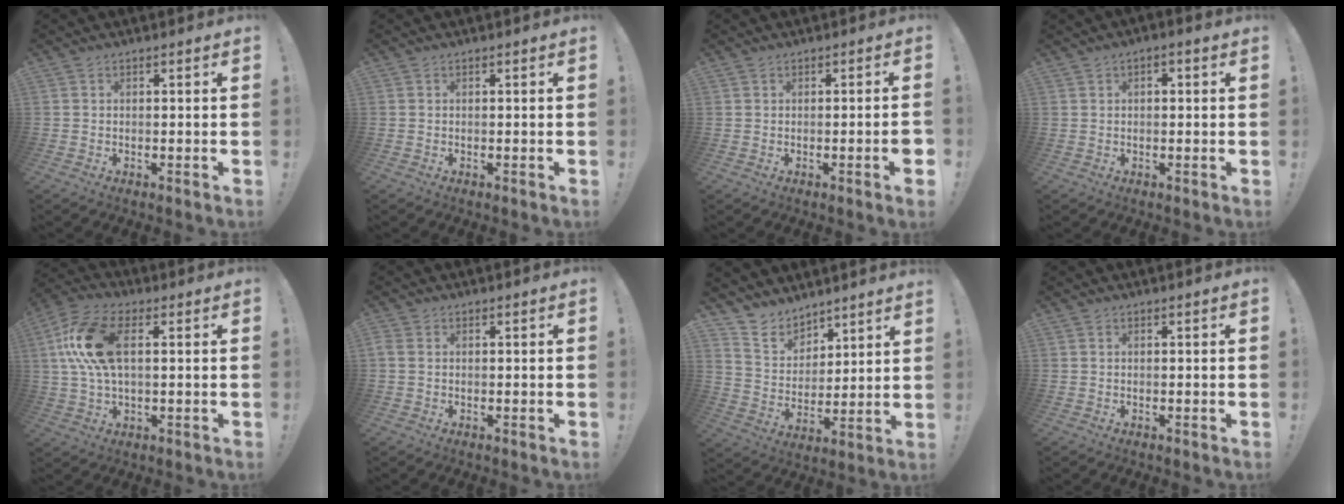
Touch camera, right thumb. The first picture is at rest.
{"total": 0.0}
{"total": 3.0, "force": [-1.0, 0.0, 2.8], "torque": [-0.038, -0.008, -0.015]}
{"total": 1.3, "force": [-0.4, 0.8, 1.0], "torque": [-0.011, 0.004, -0.010]}
{"total": 15.7, "force": [3.0, 8.0, 13.1], "torque": [-0.263, 0.002, 0.054]}
{"total": 1.4, "force": [0.2, 1.1, 0.8], "torque": [-0.018, 0.005, 0.005]}
{"total": 8.9, "force": [7.9, 4.0, 1.0], "torque": [-0.043, -0.073, 0.155]}
{"total": 0.0}